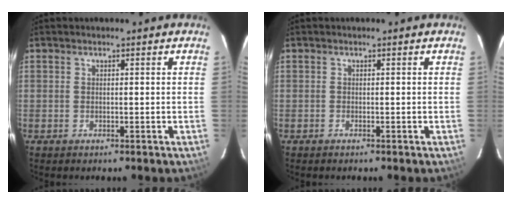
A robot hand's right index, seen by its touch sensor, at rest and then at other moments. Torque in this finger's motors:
{"motor_torque": [0.08, -0.07, 0.04, 0.00]}